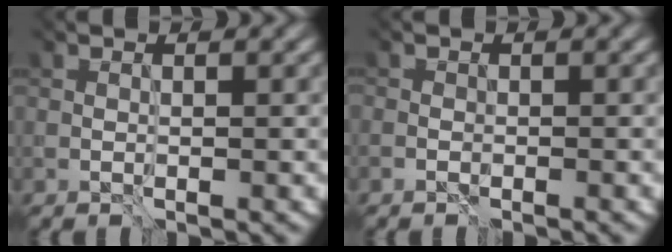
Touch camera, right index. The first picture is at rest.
{"total": 0.6, "force": [-0.5, 0.3, -0.2], "torque": [0.000, -0.001, -0.011]}